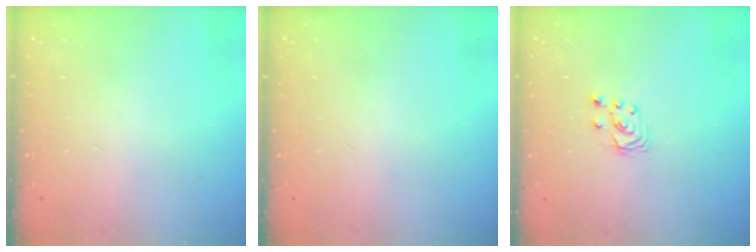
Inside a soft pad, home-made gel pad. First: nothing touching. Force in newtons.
{"total": 0.0}
{"total": 3.0, "press": 3.0, "slide": 0.3}